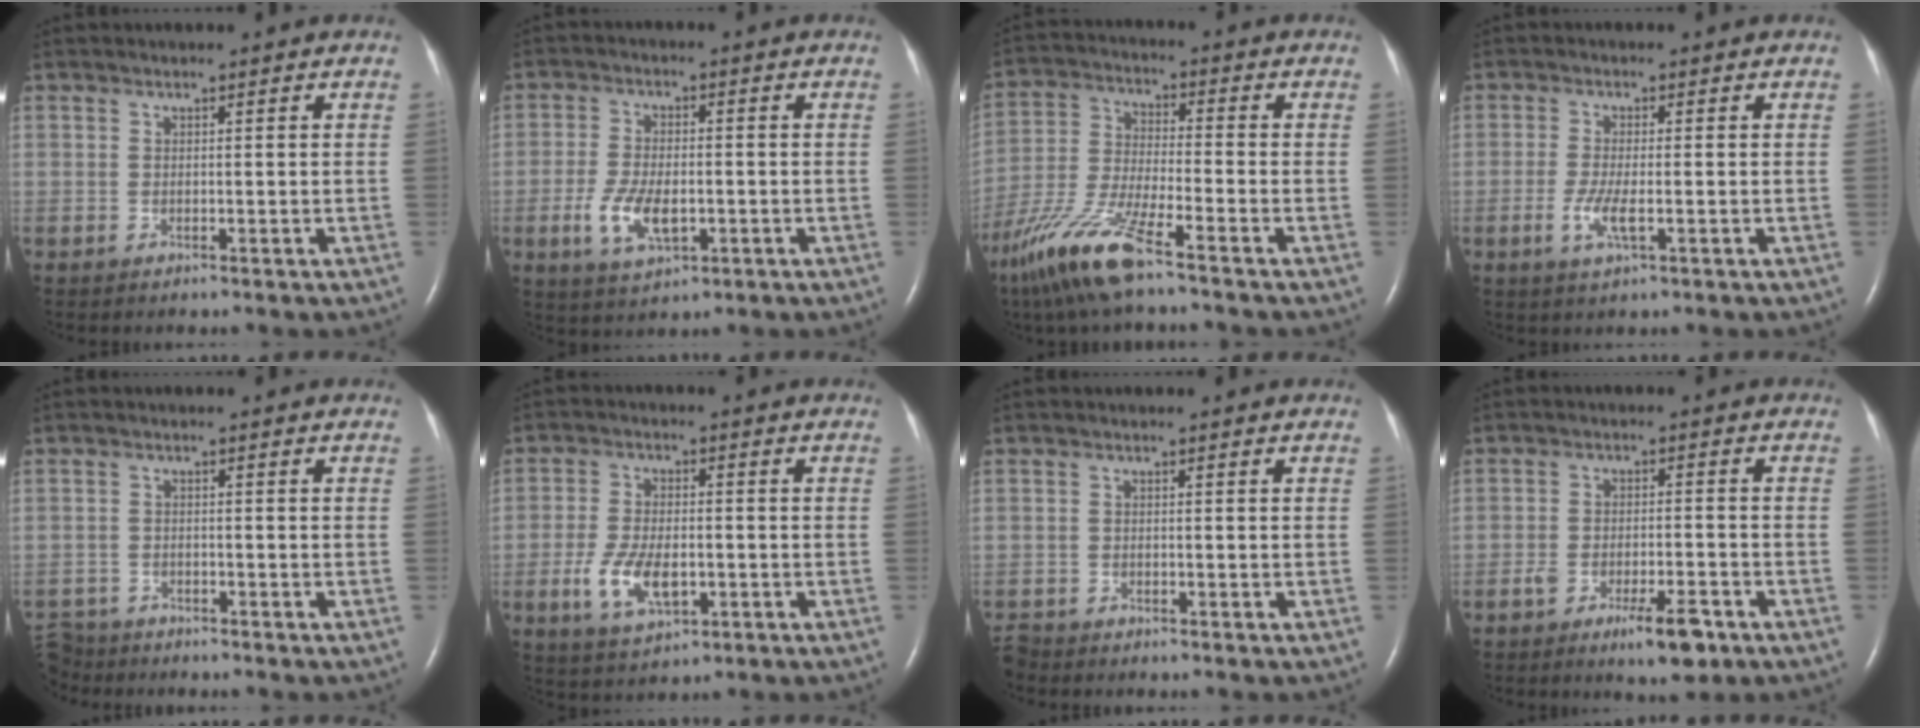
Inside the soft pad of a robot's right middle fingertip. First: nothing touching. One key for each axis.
{"total": 7.1, "fx": -2.1, "fy": 3.2, "fz": 6.0, "tx": -0.127, "ty": -0.005, "tz": -0.030}
{"total": 12.0, "fx": -8.3, "fy": 0.7, "fz": 8.7, "tx": -0.194, "ty": -0.033, "tz": -0.161}
{"total": 3.7, "fx": -1.1, "fy": 0.7, "fz": 3.4, "tx": -0.080, "ty": -0.007, "tz": -0.020}
{"total": 5.1, "fx": -4.8, "fy": 1.8, "fz": -0.2, "tx": 0.002, "ty": -0.007, "tz": -0.089}
{"total": 7.9, "fx": -2.3, "fy": 3.7, "fz": 6.5, "tx": -0.141, "ty": -0.004, "tz": -0.035}
{"total": 1.7, "fx": -1.7, "fy": 0.3, "fz": -0.1, "tx": 0.004, "ty": -0.008, "tz": -0.030}
{"total": 6.5, "fx": -3.9, "fy": 1.7, "fz": 4.9, "tx": -0.082, "ty": -0.004, "tz": -0.057}